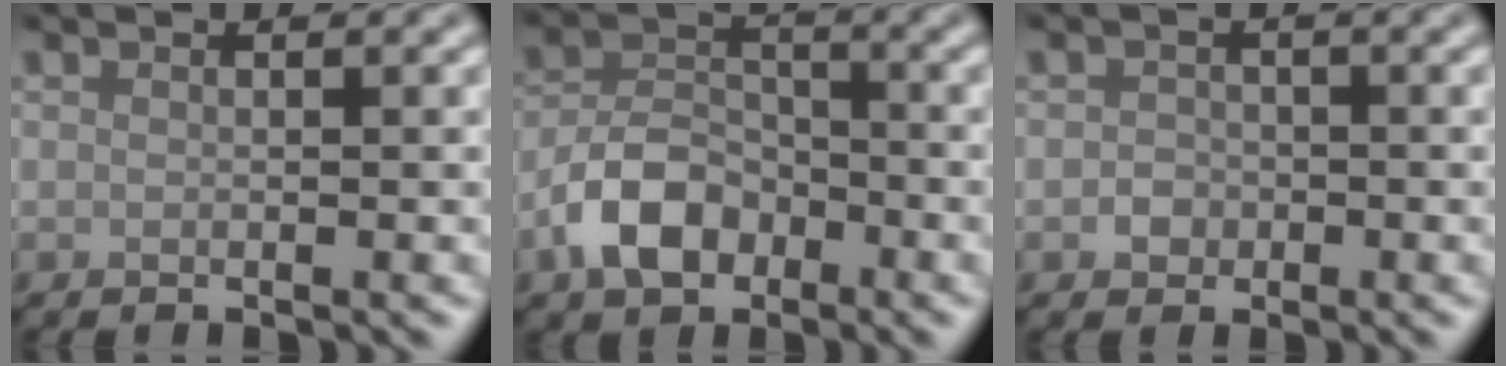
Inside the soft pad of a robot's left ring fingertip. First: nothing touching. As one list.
[{"total": 5.0, "force": [-2.6, 3.2, 2.8], "torque": [-0.052, 0.004, -0.056]}, {"total": 1.3, "force": [-0.4, 1.2, 0.3], "torque": [0.003, -0.001, -0.010]}]